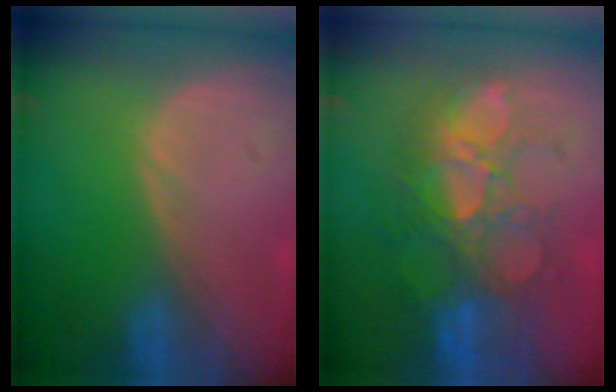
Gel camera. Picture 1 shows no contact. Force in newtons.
{"total": 11.0, "press": 9.5, "slide": 5.5}